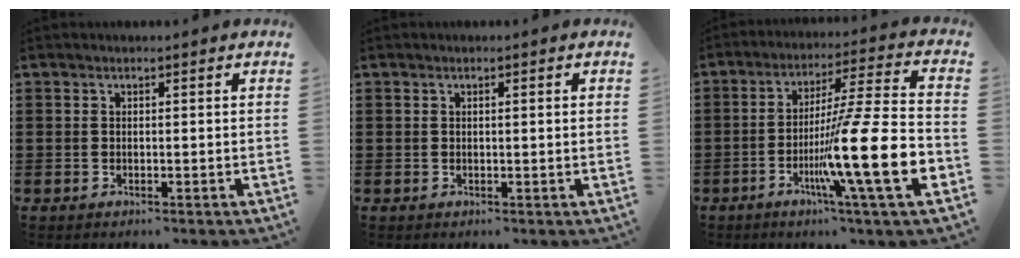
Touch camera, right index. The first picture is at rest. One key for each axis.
{"total": 0.6, "fx": 0.0, "fy": -0.1, "fz": 0.6, "tx": -0.010, "ty": -0.002, "tz": 0.000}
{"total": 19.1, "fx": -6.2, "fy": 1.7, "fz": 18.0, "tx": -0.298, "ty": -0.007, "tz": -0.100}